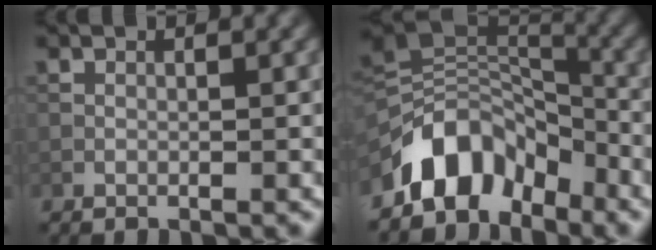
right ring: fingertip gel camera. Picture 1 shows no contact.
{"total": 7.8, "force": [-5.3, 4.5, 3.6], "torque": [-0.036, 0.007, -0.108]}